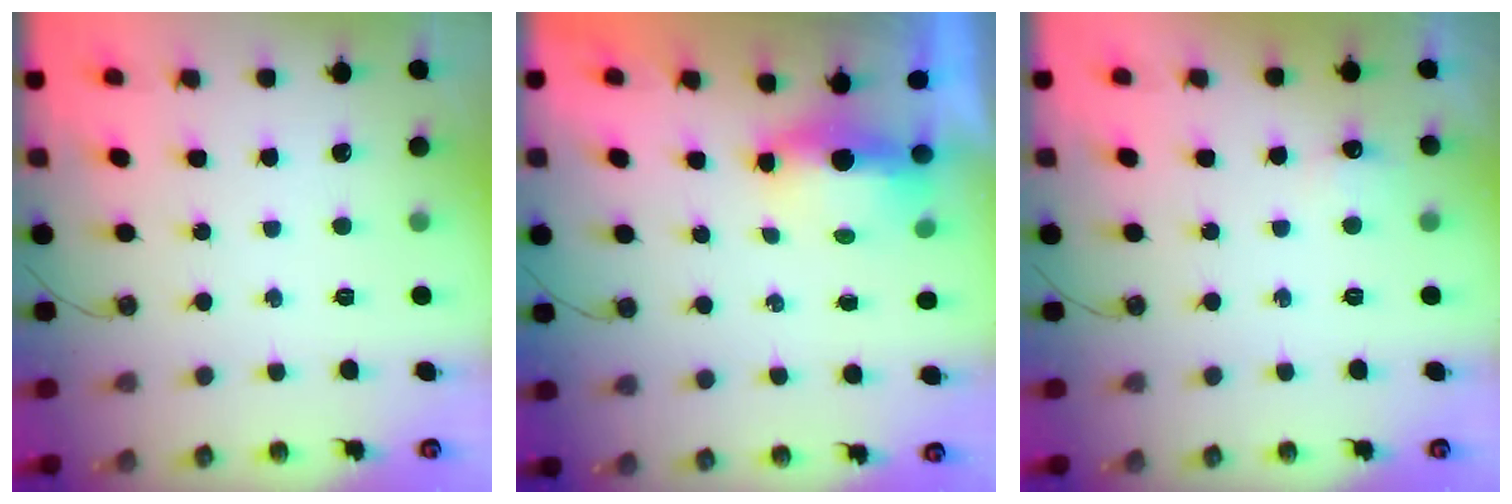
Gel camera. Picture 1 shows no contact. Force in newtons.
{"total": 14.5, "press": 7.0, "slide": 12.7}
{"total": 4.3, "press": 4.2, "slide": 1.1}